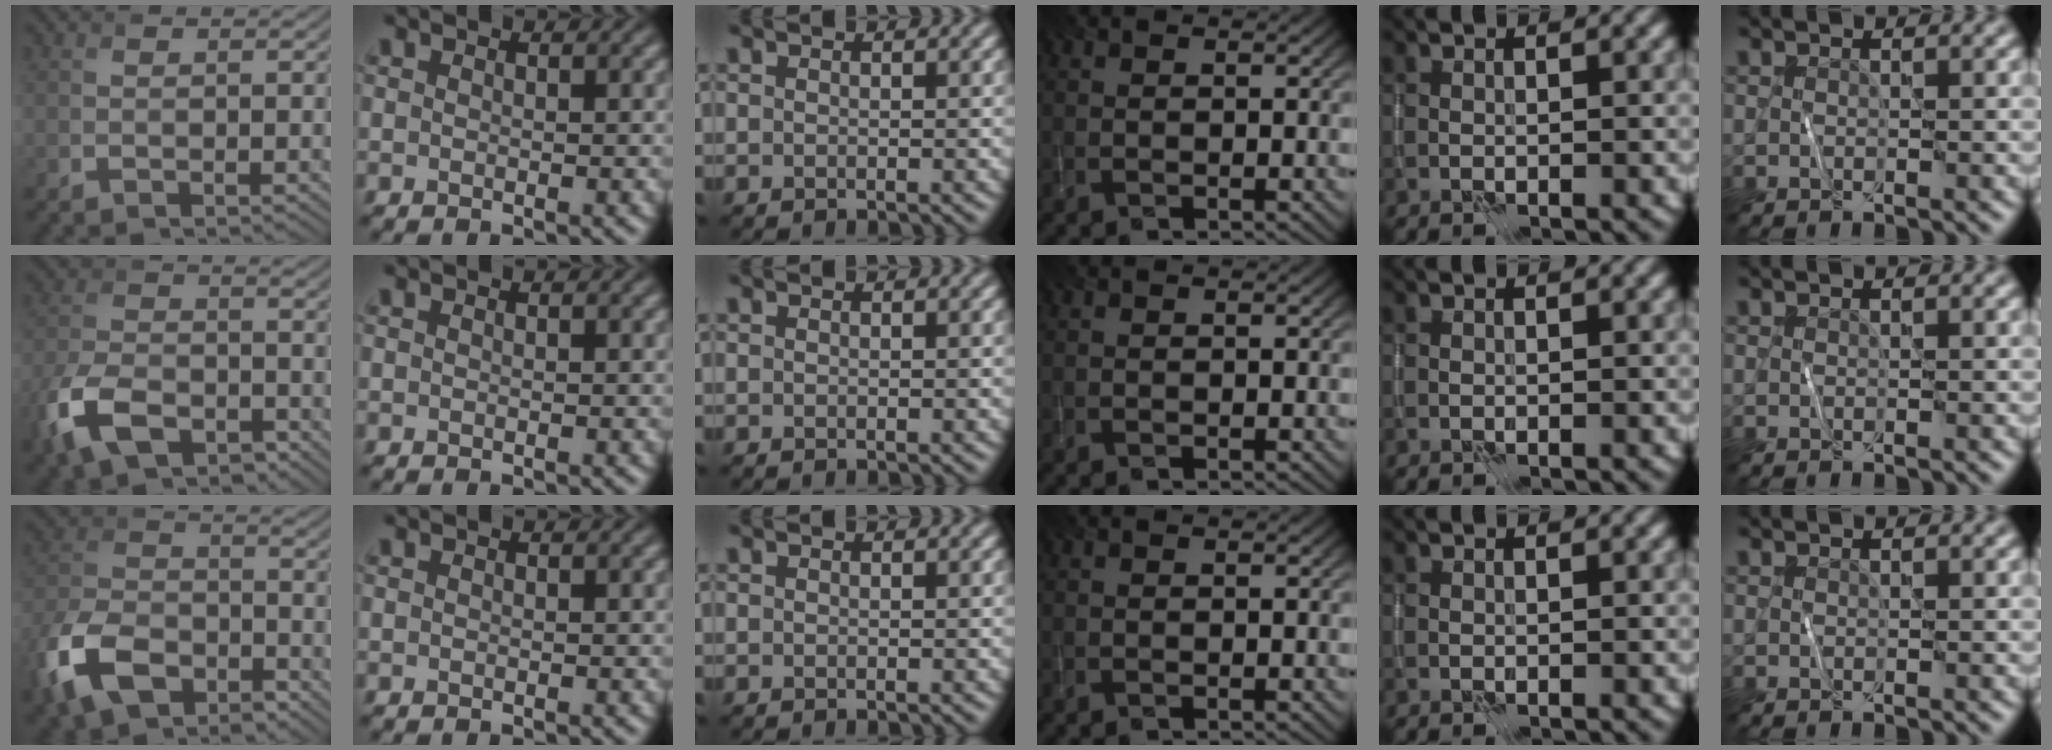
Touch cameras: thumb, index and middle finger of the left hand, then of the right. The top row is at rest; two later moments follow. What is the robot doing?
{"motion": "wipe", "object": "whiteboard"}